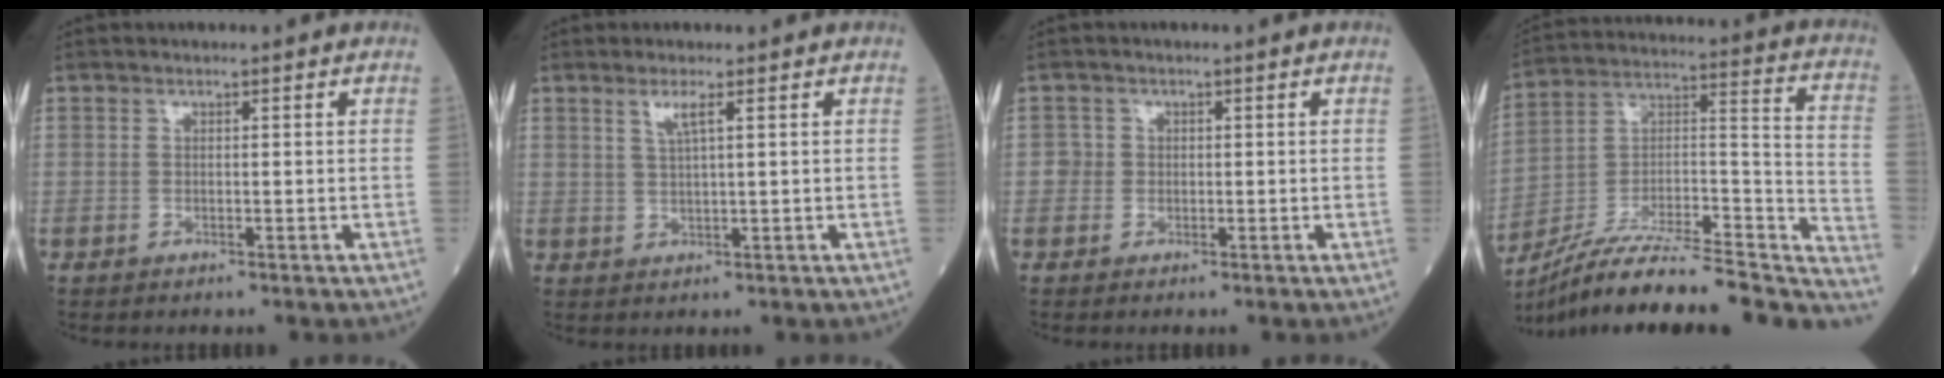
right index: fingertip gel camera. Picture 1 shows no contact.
{"total": 2.4, "force": [1.3, -0.2, 2.1], "torque": [-0.047, -0.001, 0.026]}
{"total": 1.3, "force": [-0.2, 1.3, 0.0], "torque": [0.010, 0.007, -0.008]}
{"total": 27.7, "force": [-23.8, 4.3, 13.6], "torque": [-0.156, 0.016, -0.363]}